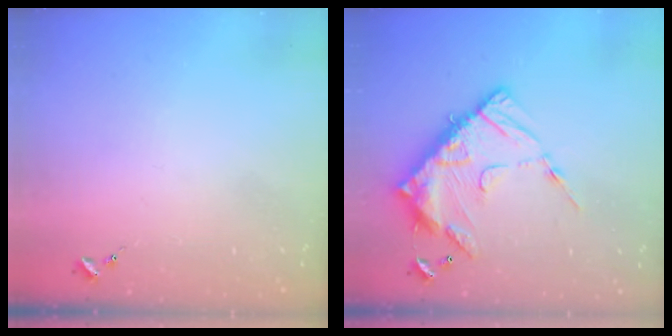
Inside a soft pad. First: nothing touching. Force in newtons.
{"total": 16.0, "press": 15.9, "slide": 1.5}